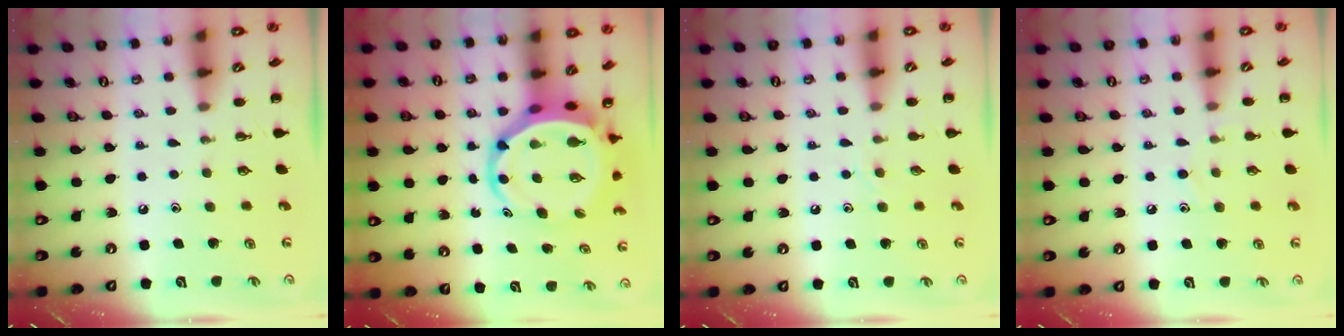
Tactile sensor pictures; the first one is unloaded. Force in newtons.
{"total": 8.6, "press": 8.1, "slide": 2.9}
{"total": 6.2, "press": 6.0, "slide": 1.2}
{"total": 7.4, "press": 7.0, "slide": 2.5}